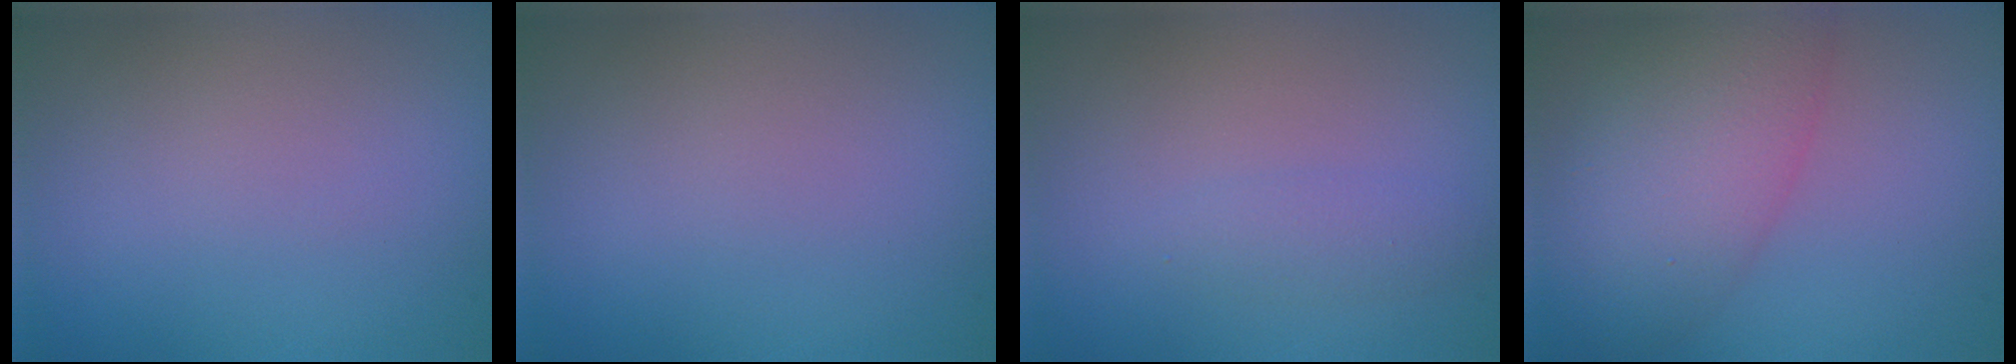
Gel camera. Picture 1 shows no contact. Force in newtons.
{"total": 0.0}
{"total": 1.4, "press": 1.4, "slide": 0.1}
{"total": 7.2, "press": 7.2, "slide": 0.3}